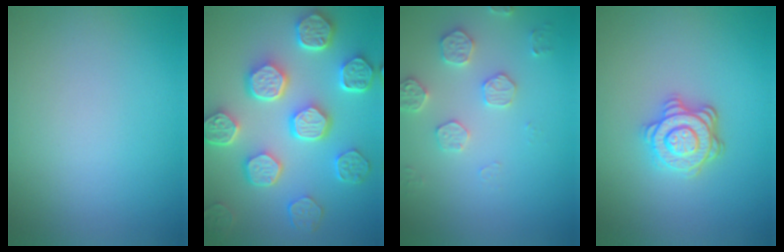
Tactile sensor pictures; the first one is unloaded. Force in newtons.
{"total": 8.3, "press": 6.4, "slide": 5.3}
{"total": 2.7, "press": 2.7, "slide": 0.5}
{"total": 4.0, "press": 3.2, "slide": 2.5}